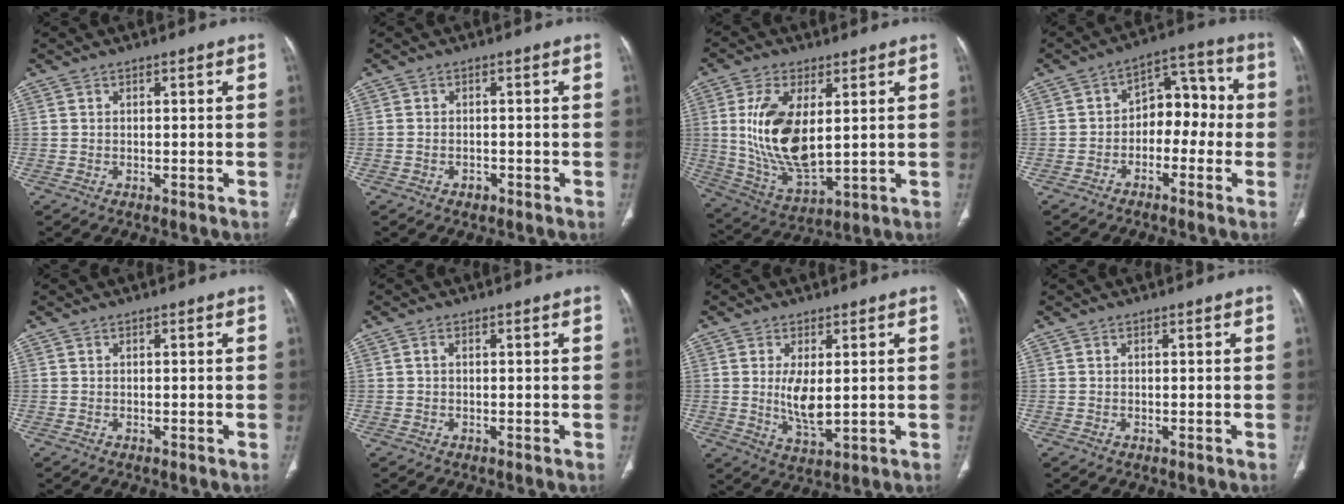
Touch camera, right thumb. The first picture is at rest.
{"total": 1.4, "force": [-0.7, 1.0, 0.5], "torque": [-0.012, 0.009, -0.008]}
{"total": 15.6, "force": [2.6, 7.6, 13.4], "torque": [-0.262, -0.022, 0.065]}
{"total": 9.5, "force": [-1.7, 6.5, 6.7], "torque": [-0.052, 0.047, -0.041]}
{"total": 0.0}
{"total": 0.5, "force": [0.1, 0.3, 0.4], "torque": [-0.010, 0.001, 0.000]}
{"total": 6.5, "force": [0.6, 2.6, 5.9], "torque": [-0.111, -0.019, 0.019]}
{"total": 0.0}